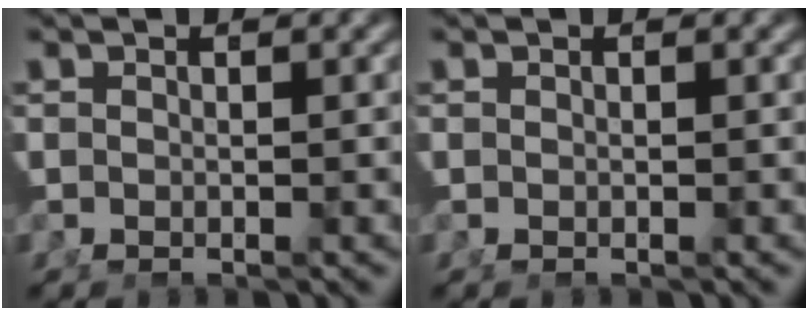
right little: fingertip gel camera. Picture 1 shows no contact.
{"total": 0.0}